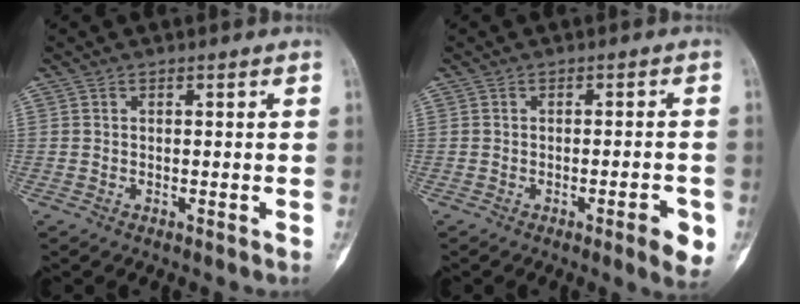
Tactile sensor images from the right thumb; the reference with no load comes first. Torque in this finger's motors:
{"motor_torque": [0.37, 0.63, -0.08, -0.07, -0.01]}